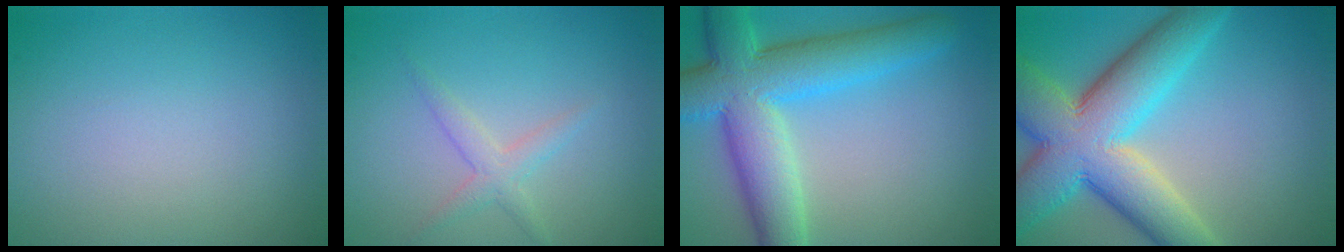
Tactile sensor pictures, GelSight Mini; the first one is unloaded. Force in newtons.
{"total": 1.8, "press": 1.8, "slide": 0.1}
{"total": 9.5, "press": 9.4, "slide": 0.5}
{"total": 11.5, "press": 11.5, "slide": 0.3}